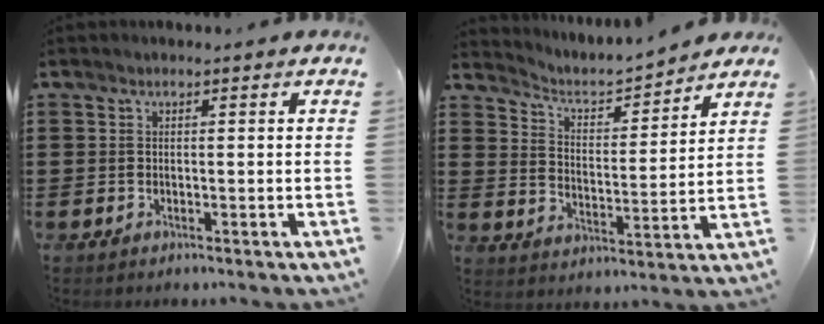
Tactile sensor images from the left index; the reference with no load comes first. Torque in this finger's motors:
{"motor_torque": [0.53, -0.46, 0.33, 0.06]}